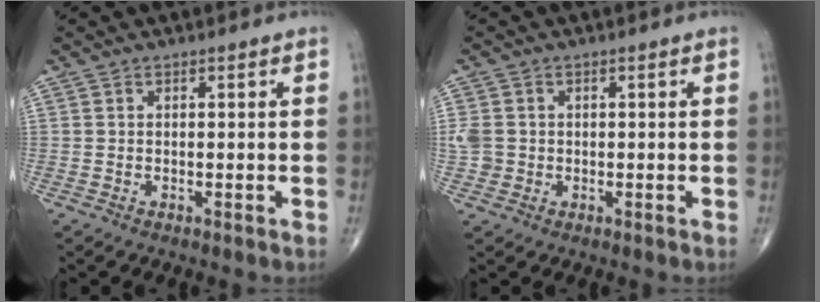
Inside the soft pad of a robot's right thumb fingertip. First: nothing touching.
{"total": 3.7, "force": [-0.1, 3.4, 1.6], "torque": [-0.025, 0.007, 0.003]}